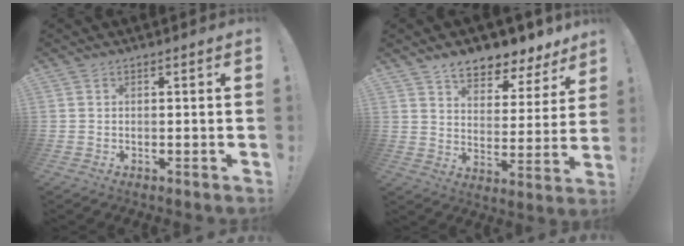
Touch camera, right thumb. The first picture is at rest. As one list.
[{"total": 8.8, "force": [7.5, 3.1, 3.4], "torque": [-0.048, -0.068, 0.130]}]